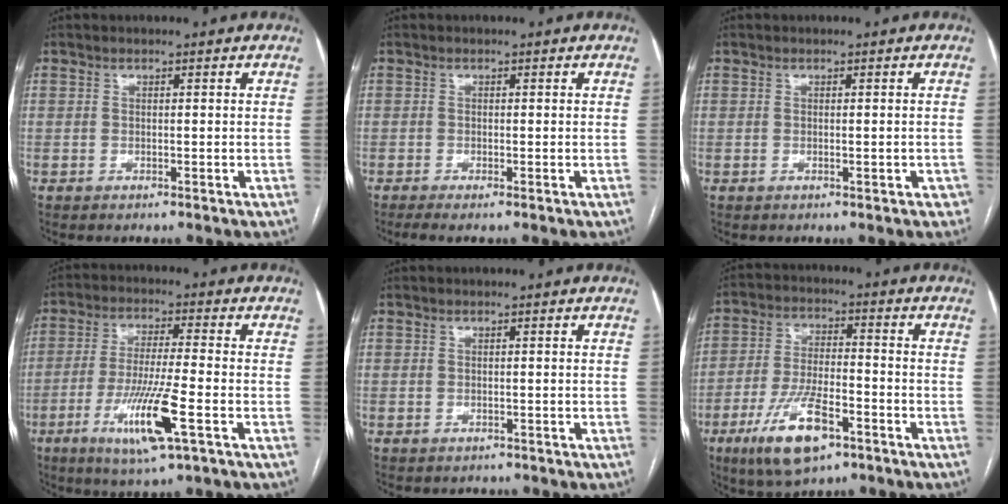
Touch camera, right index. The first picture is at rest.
{"total": 2.0, "force": [-1.4, -0.1, 1.3], "torque": [-0.023, -0.004, -0.025]}
{"total": 1.0, "force": [-0.4, 0.4, 0.9], "torque": [-0.007, 0.001, 0.000]}
{"total": 11.3, "force": [-4.4, 0.3, 10.4], "torque": [-0.203, -0.019, -0.078]}
{"total": 1.5, "force": [-1.2, 0.8, 0.1], "torque": [-0.004, 0.000, -0.014]}
{"total": 12.1, "force": [-6.4, 4.4, 9.2], "torque": [-0.184, -0.005, -0.107]}